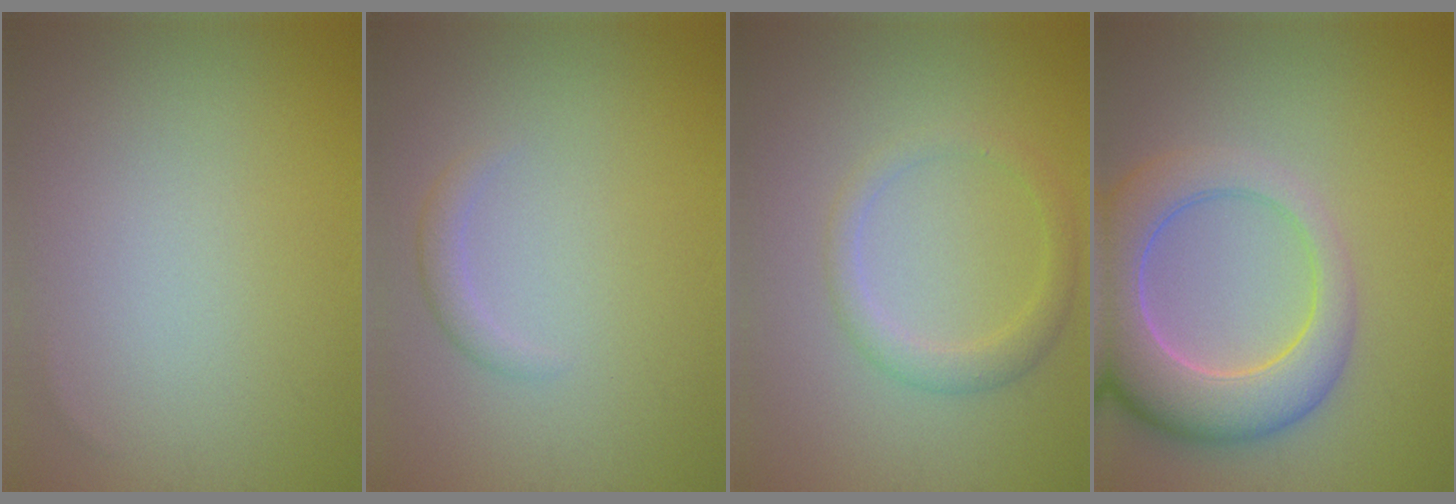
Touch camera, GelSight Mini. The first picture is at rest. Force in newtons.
{"total": 1.3, "press": 1.3, "slide": 0.1}
{"total": 2.3, "press": 2.3, "slide": 0.0}
{"total": 8.3, "press": 8.2, "slide": 1.0}